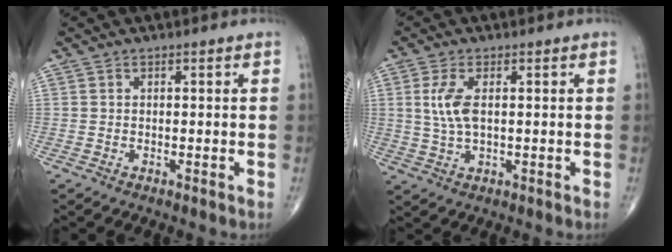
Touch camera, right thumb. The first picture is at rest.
{"total": 5.6, "force": [1.0, 2.5, 4.9], "torque": [-0.114, 0.001, 0.023]}